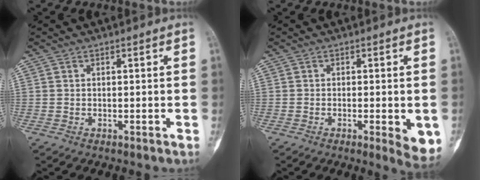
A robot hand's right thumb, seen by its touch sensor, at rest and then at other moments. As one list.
[{"total": 5.9, "force": [-1.6, 1.7, 5.5], "torque": [-0.069, -0.012, -0.019]}]